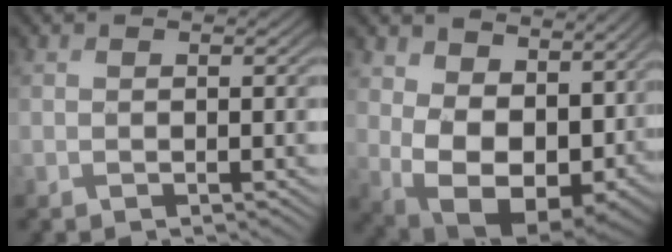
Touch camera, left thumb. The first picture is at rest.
{"total": 14.1, "force": [3.5, 9.4, 9.9], "torque": [-0.220, -0.022, 0.082]}